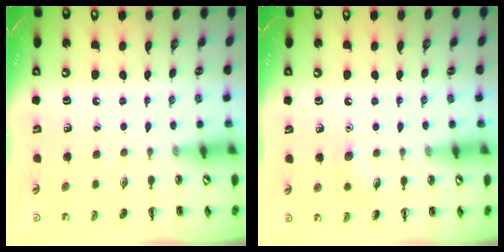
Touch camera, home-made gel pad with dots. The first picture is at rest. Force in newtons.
{"total": 6.0, "press": 5.7, "slide": 1.8}